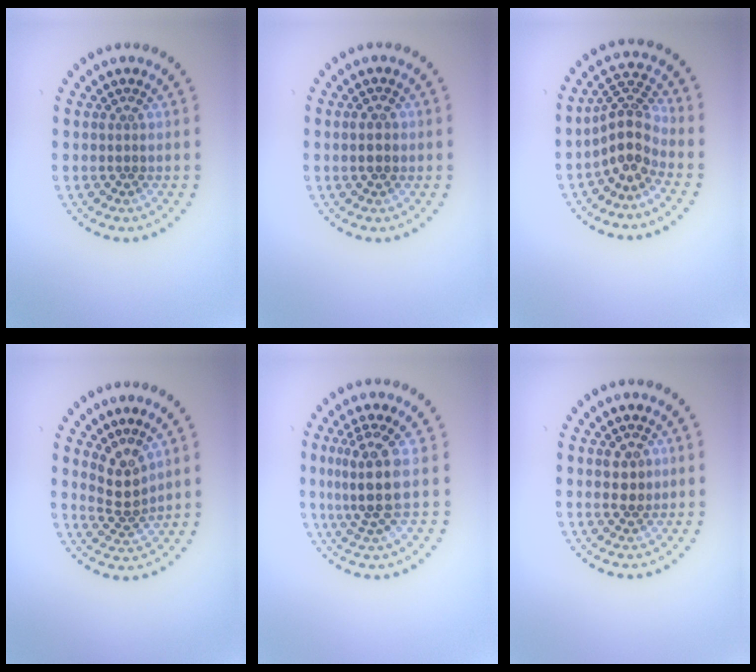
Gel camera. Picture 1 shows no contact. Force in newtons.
{"total": 2.2, "press": 2.2, "slide": 0.1}
{"total": 3.6, "press": 2.7, "slide": 2.4}
{"total": 2.8, "press": 2.1, "slide": 1.9}
{"total": 3.8, "press": 3.0, "slide": 2.4}
{"total": 1.9, "press": 1.8, "slide": 0.6}